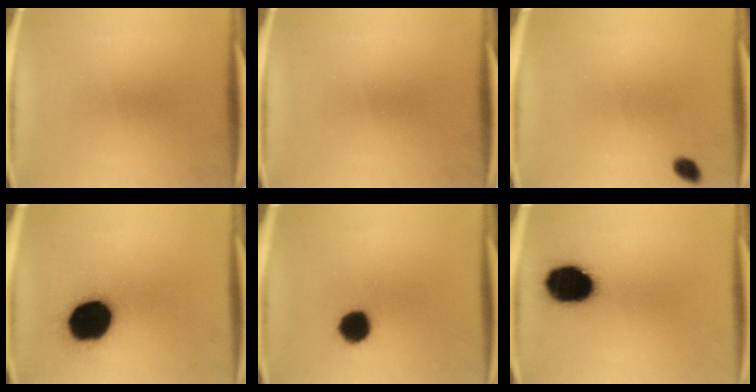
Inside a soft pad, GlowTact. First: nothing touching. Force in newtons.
{"total": 0.0}
{"total": 2.0}
{"total": 19.0}
{"total": 7.2}
{"total": 15.9}